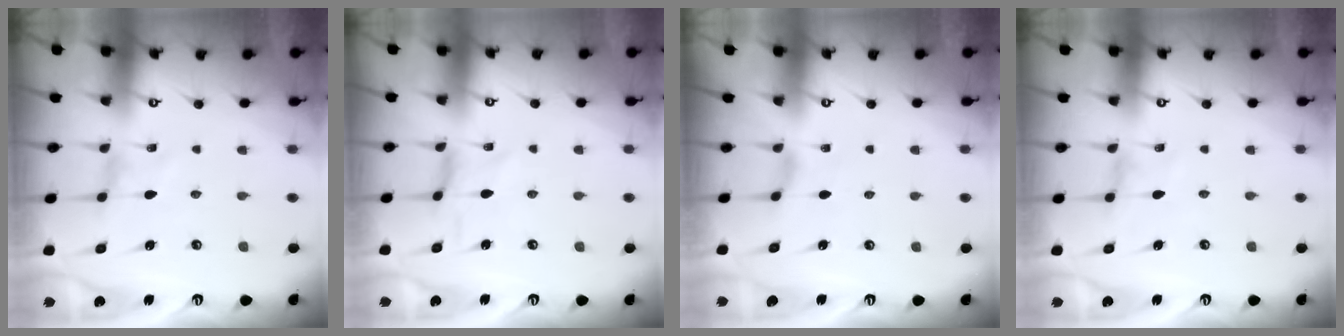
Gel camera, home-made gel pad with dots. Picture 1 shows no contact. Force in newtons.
{"total": 0.0}
{"total": 0.0}
{"total": 0.0}